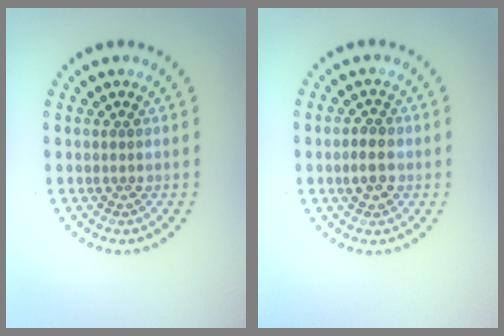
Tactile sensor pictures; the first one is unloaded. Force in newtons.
{"total": 2.3, "press": 2.3, "slide": 0.3}